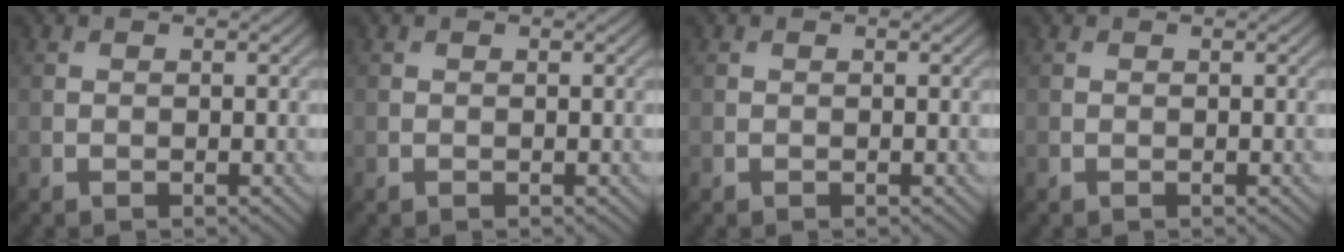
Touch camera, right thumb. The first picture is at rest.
{"total": 0.0}
{"total": 0.0}
{"total": 0.0}